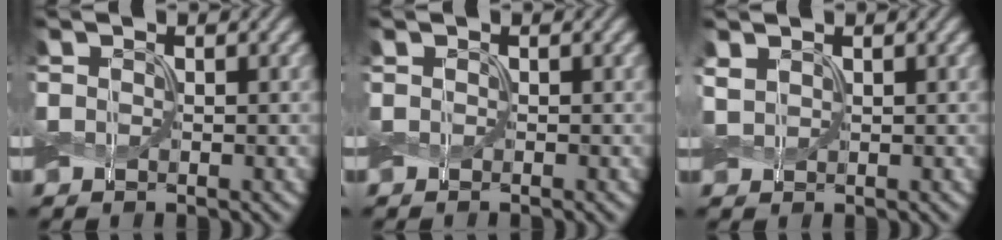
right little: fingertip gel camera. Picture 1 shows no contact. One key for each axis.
{"total": 0.0}
{"total": 1.0, "fx": 0.6, "fy": 0.6, "fz": 0.5, "tx": -0.016, "ty": 0.002, "tz": 0.012}